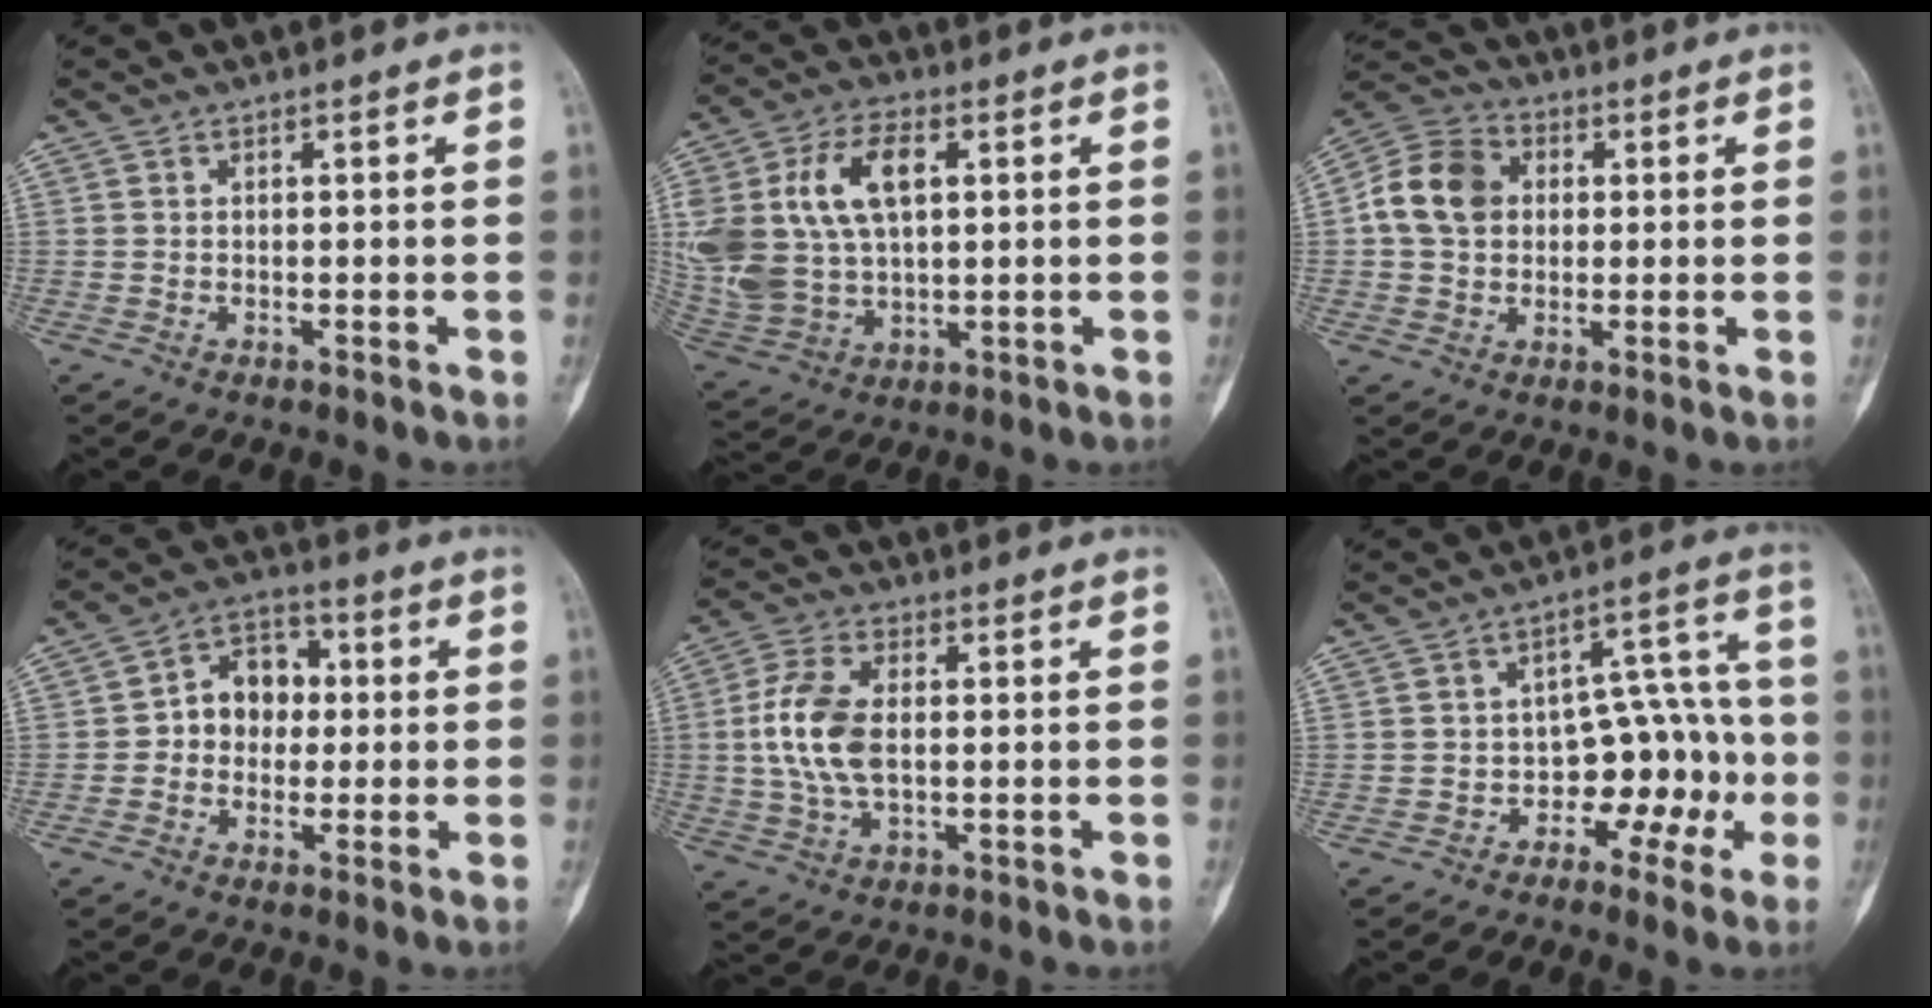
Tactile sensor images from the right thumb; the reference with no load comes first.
{"total": 18.8, "force": [4.2, 11.5, 14.3], "torque": [-0.299, 0.003, 0.087]}
{"total": 11.0, "force": [1.3, 8.8, 6.4], "torque": [-0.104, 0.019, 0.013]}
{"total": 8.8, "force": [0.2, 7.0, 5.4], "torque": [-0.046, 0.026, -0.008]}
{"total": 10.7, "force": [0.3, 5.9, 8.9], "torque": [-0.193, 0.008, 0.007]}
{"total": 10.6, "force": [-3.5, 7.2, 7.0], "torque": [-0.047, 0.062, -0.051]}